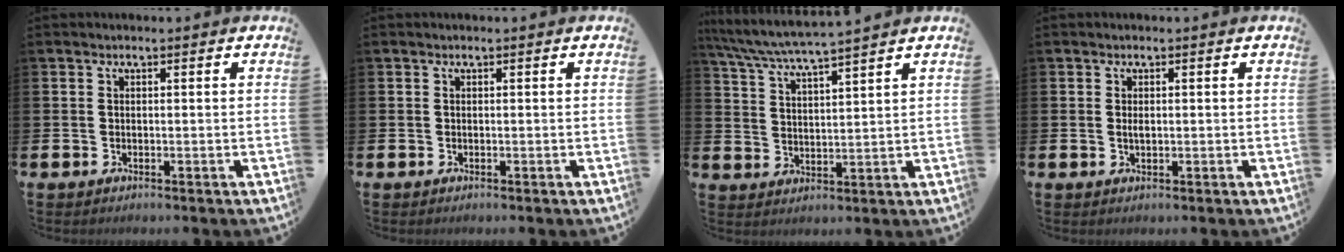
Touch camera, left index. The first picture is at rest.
{"total": 0.0}
{"total": 5.6, "force": [5.3, -0.4, 1.7], "torque": [-0.052, -0.032, 0.092]}
{"total": 0.8, "force": [0.1, 0.4, 0.7], "torque": [-0.014, 0.002, 0.001]}